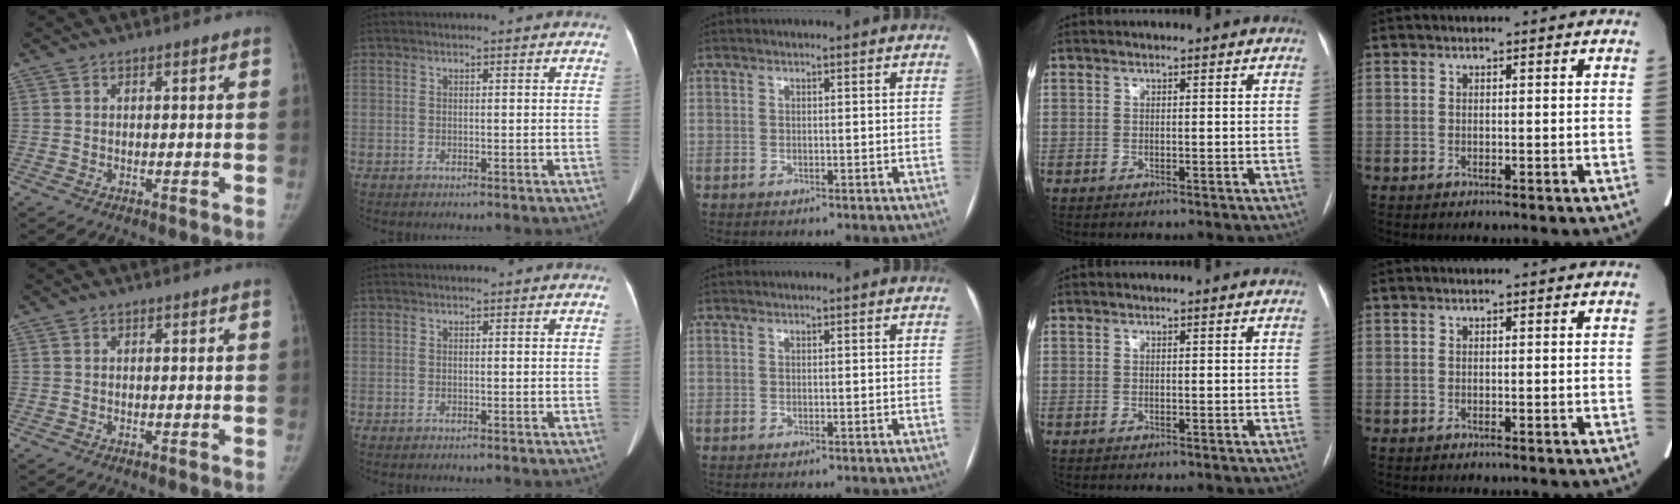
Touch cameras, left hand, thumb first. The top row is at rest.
{}